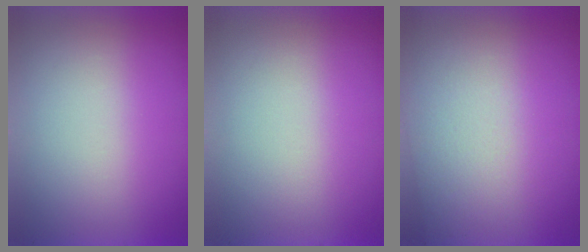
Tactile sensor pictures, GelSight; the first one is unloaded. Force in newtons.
{"total": 0.0}
{"total": 2.9}